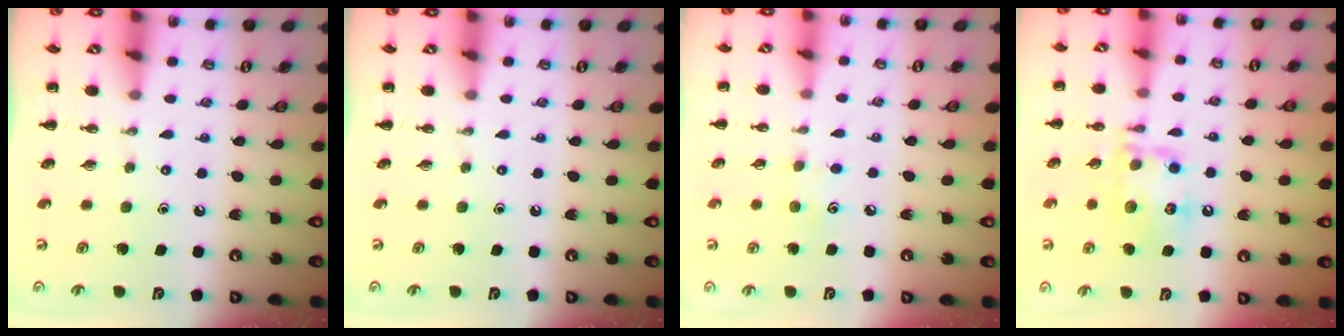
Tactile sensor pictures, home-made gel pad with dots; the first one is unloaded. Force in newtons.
{"total": 0.0}
{"total": 5.2, "press": 5.1, "slide": 1.1}
{"total": 14.4, "press": 14.2, "slide": 1.8}